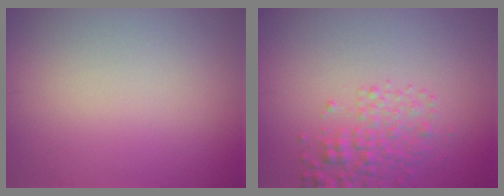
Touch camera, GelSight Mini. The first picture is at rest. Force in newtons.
{"total": 2.6, "press": 2.6, "slide": 0.1}